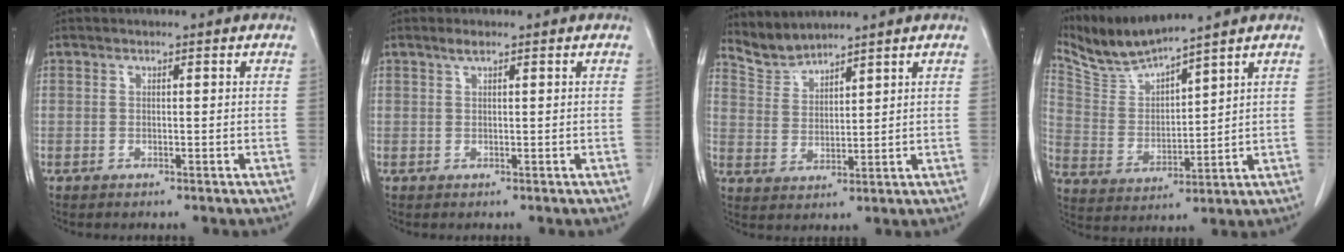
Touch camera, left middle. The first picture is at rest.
{"total": 1.0, "force": [0.7, 0.0, 0.7], "torque": [-0.017, 0.001, 0.015]}
{"total": 4.5, "force": [4.4, 0.0, -0.5], "torque": [0.003, 0.002, 0.099]}
{"total": 8.1, "force": [7.8, -0.7, 2.0], "torque": [-0.061, -0.003, 0.172]}